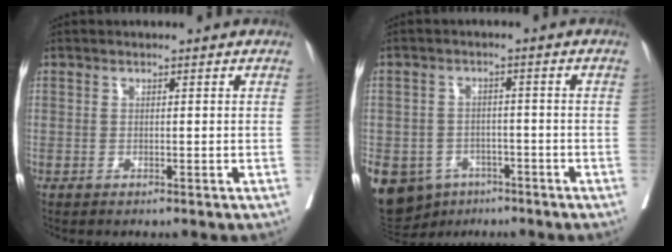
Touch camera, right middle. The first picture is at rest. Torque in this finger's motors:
{"motor_torque": [1.15, -0.99, 1.05, 0.21]}